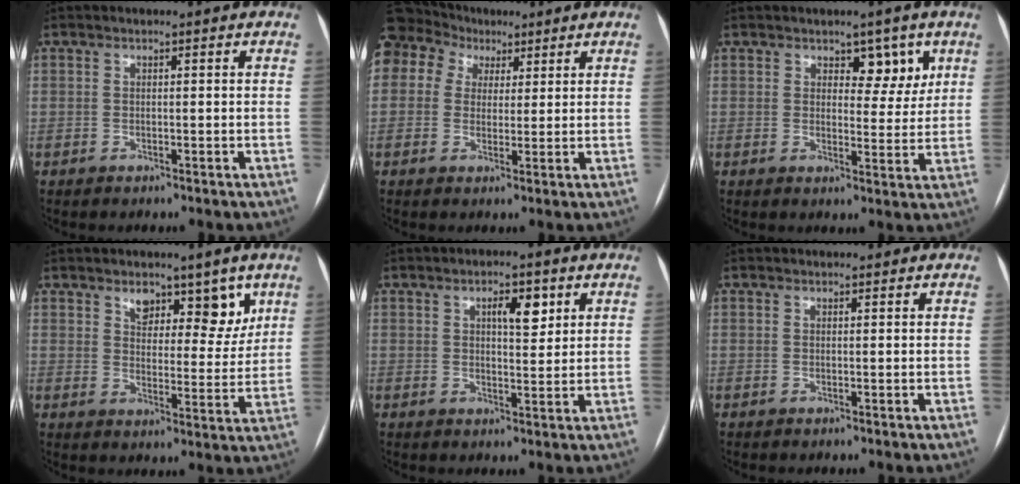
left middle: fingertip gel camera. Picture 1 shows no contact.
{"total": 17.9, "force": [8.4, 14.3, 6.8], "torque": [-0.216, 0.101, 0.165]}
{"total": 4.8, "force": [2.7, 2.7, 2.8], "torque": [-0.018, 0.001, 0.035]}
{"total": 7.9, "force": [5.5, 3.9, 4.1], "torque": [-0.031, -0.004, 0.081]}
{"total": 4.4, "force": [2.1, 1.7, 3.6], "torque": [-0.054, 0.005, 0.032]}
{"total": 0.8, "force": [0.7, 0.4, 0.1], "torque": [-0.008, 0.006, 0.011]}